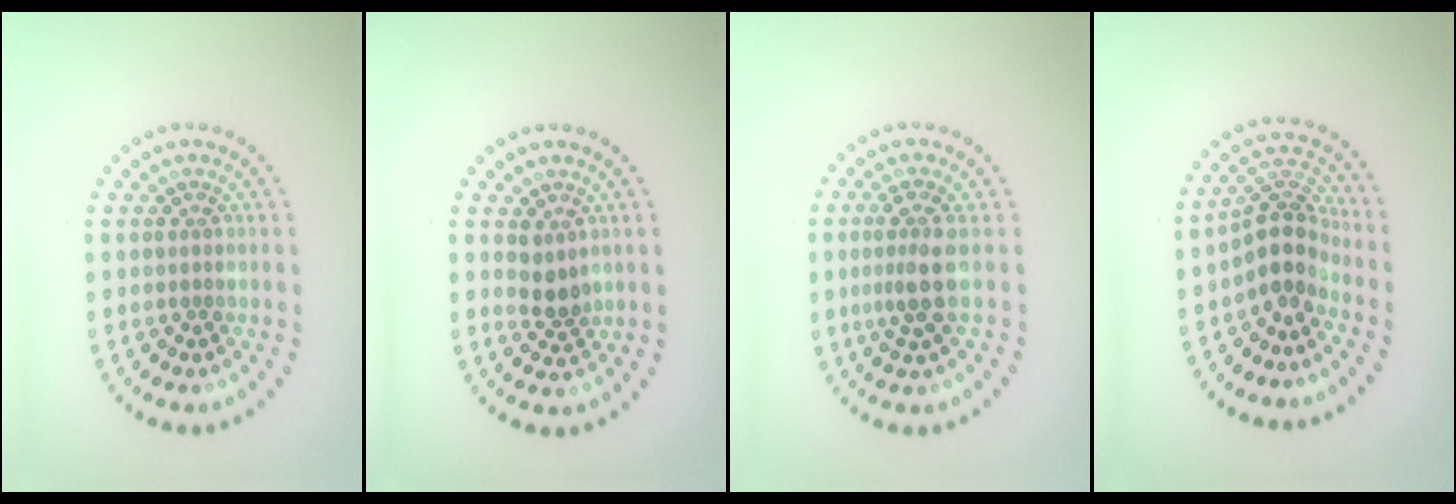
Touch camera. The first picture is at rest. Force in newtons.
{"total": 1.9, "press": 1.6, "slide": 1.0}
{"total": 2.6, "press": 2.0, "slide": 1.6}
{"total": 3.7, "press": 2.8, "slide": 2.4}